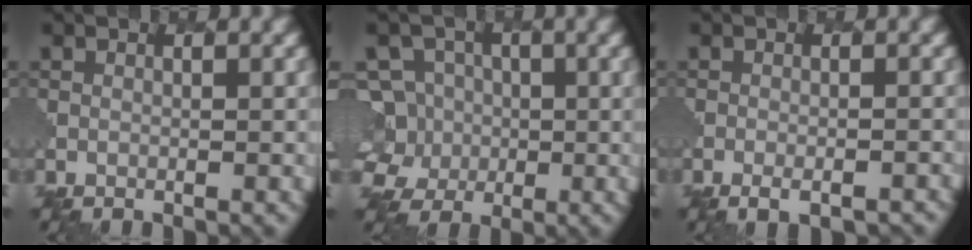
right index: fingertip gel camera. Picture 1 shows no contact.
{"total": 6.8, "force": [-0.3, 6.4, 2.4], "torque": [-0.054, 0.026, -0.041]}
{"total": 2.7, "force": [-1.8, 0.8, 1.9], "torque": [-0.032, 0.002, -0.024]}